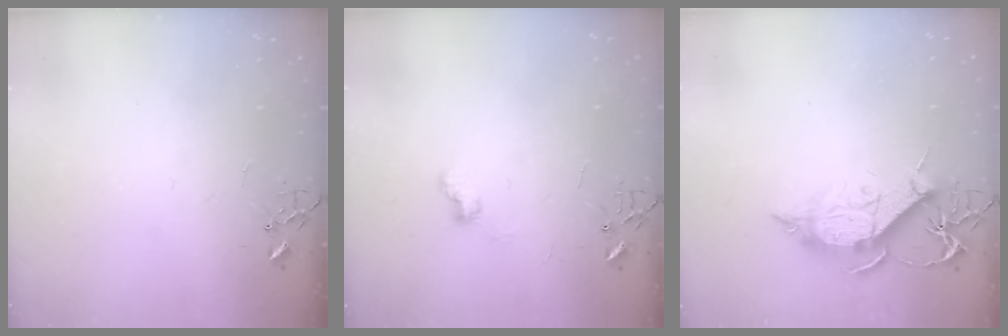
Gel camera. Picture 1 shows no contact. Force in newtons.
{"total": 6.6, "press": 6.6, "slide": 0.7}
{"total": 13.2, "press": 13.1, "slide": 1.5}